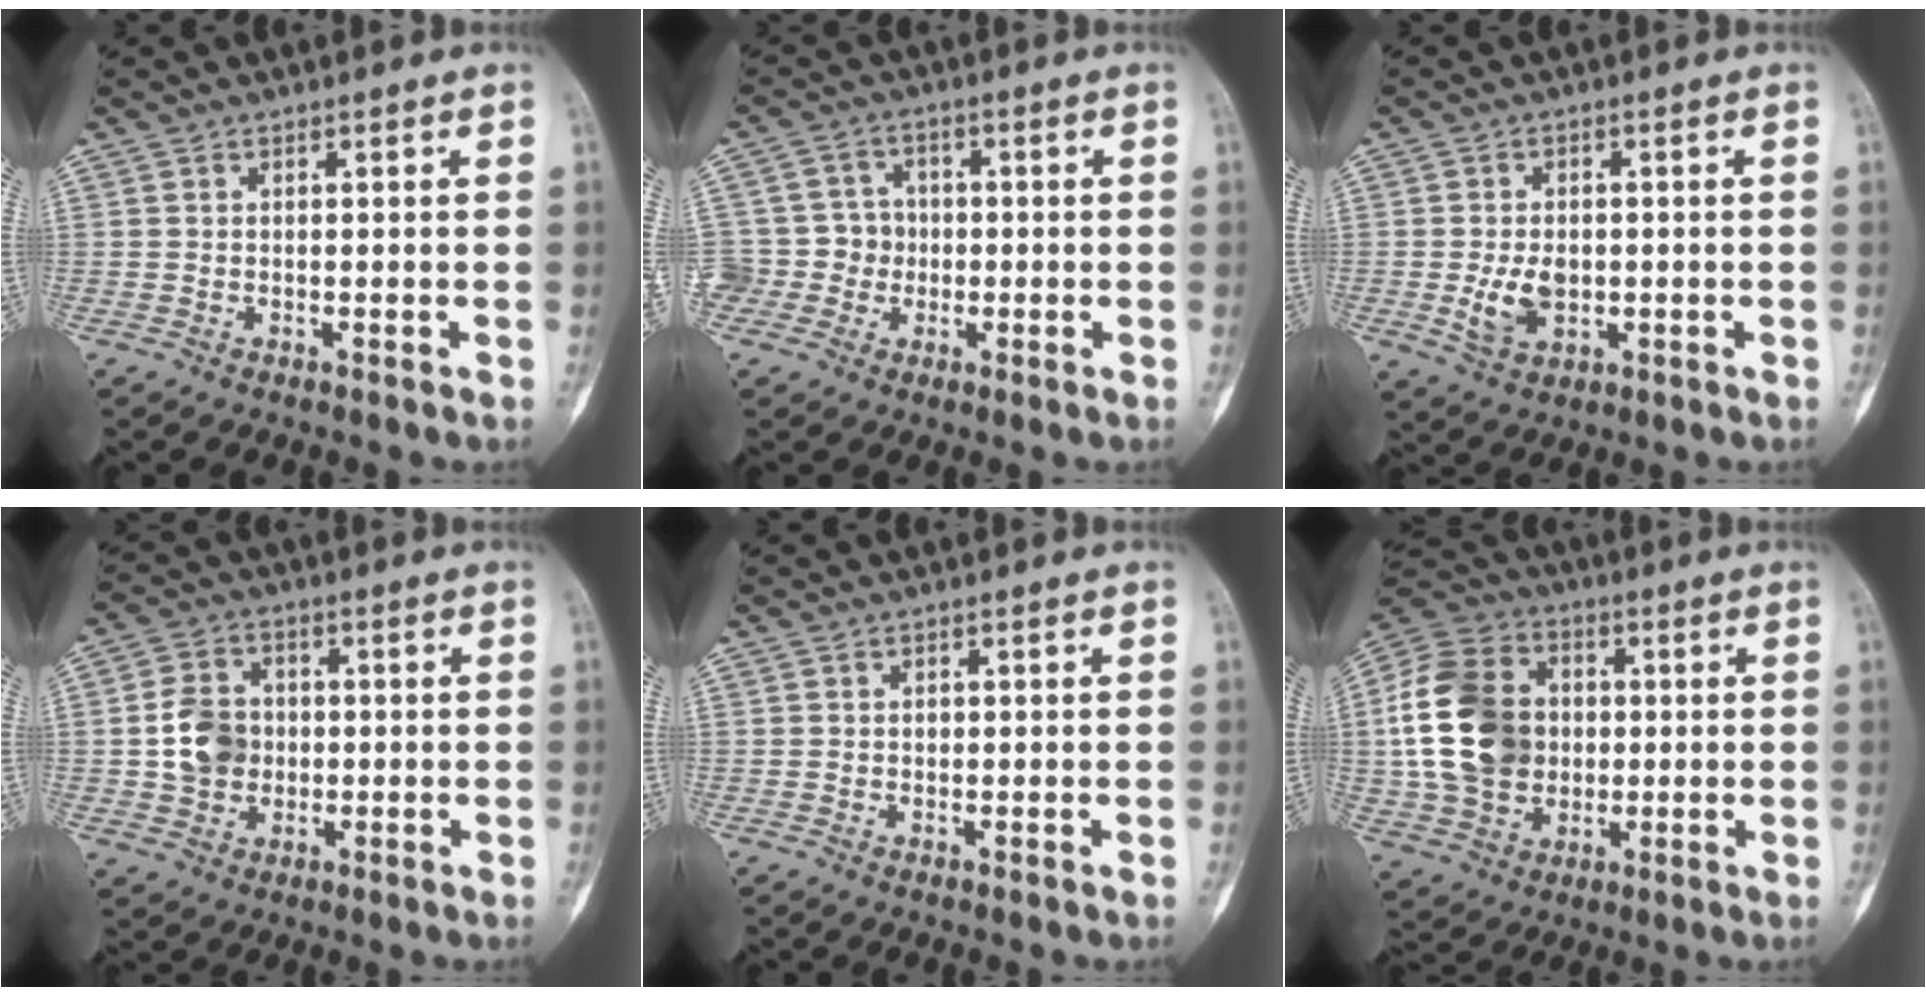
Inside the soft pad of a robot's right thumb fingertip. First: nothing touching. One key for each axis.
{"total": 7.2, "fx": -1.4, "fy": 7.0, "fz": 1.0, "tx": 0.022, "ty": 0.018, "tz": -0.028}
{"total": 6.1, "fx": -0.7, "fy": 4.2, "fz": 4.4, "tx": -0.066, "ty": -0.003, "tz": -0.006}
{"total": 8.5, "fx": -0.2, "fy": 7.0, "fz": 4.7, "tx": -0.059, "ty": 0.010, "tz": -0.005}
{"total": 0.7, "fx": 0.1, "fy": 0.6, "fz": 0.3, "tx": 0.005, "ty": 0.002, "tz": 0.000}
{"total": 19.2, "fx": 1.1, "fy": 14.9, "fz": 12.0, "tx": -0.214, "ty": 0.016, "tz": 0.020}